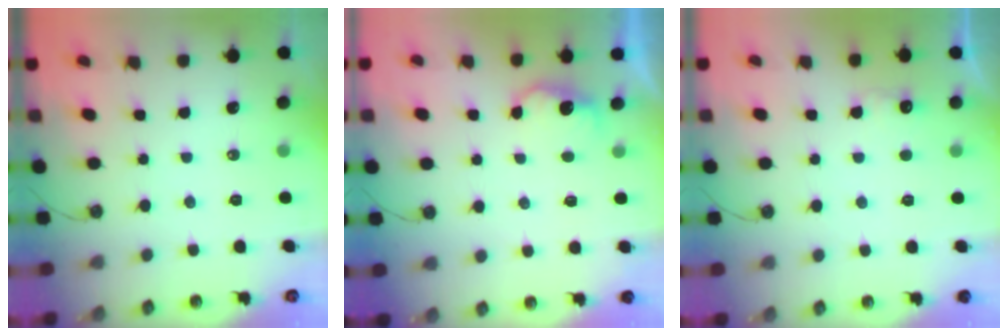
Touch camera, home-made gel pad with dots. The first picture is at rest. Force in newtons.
{"total": 4.6, "press": 4.5, "slide": 1.0}
{"total": 4.7, "press": 4.5, "slide": 1.3}